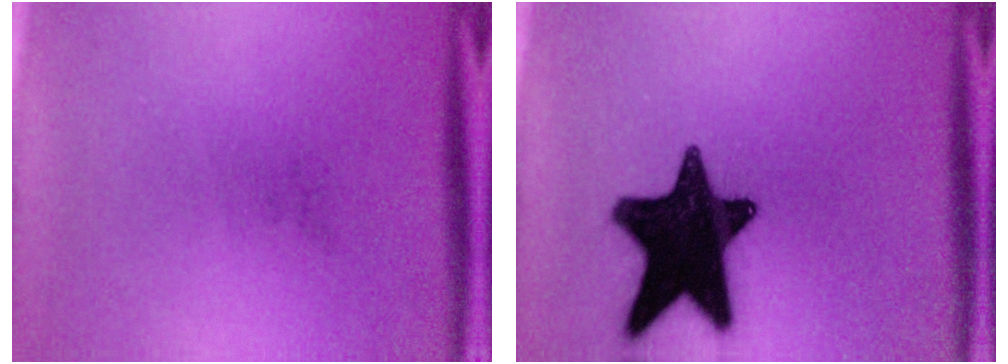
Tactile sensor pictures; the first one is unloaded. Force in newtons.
{"total": 18.1}